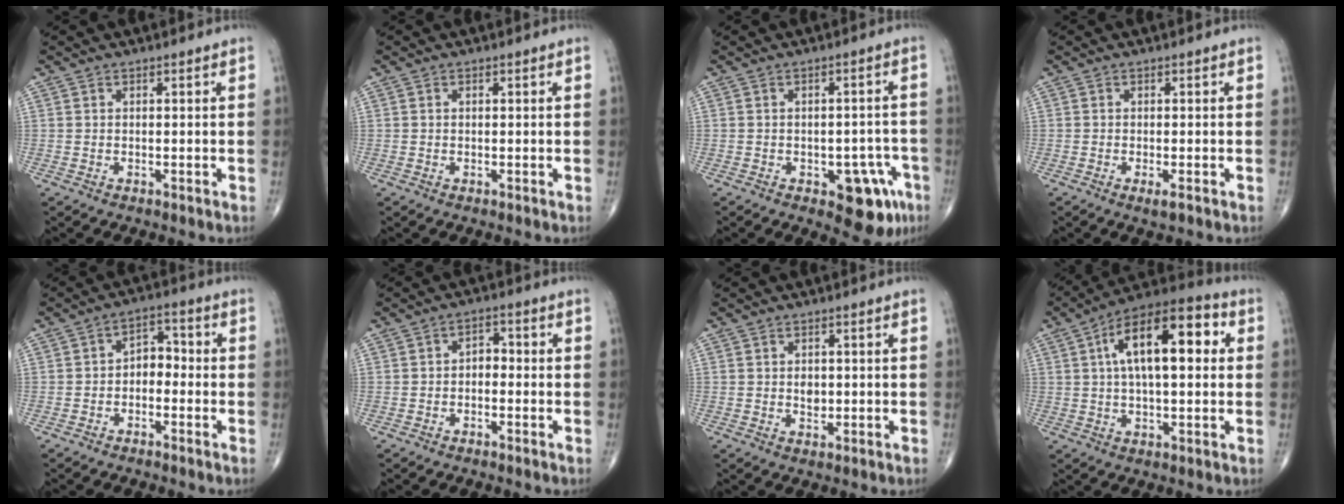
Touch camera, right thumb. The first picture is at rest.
{"total": 0.0}
{"total": 9.4, "force": [-4.4, 4.6, 6.9], "torque": [-0.044, 0.024, -0.049]}
{"total": 1.5, "force": [-0.7, 0.3, 1.3], "torque": [-0.025, -0.004, -0.015]}
{"total": 5.0, "force": [-1.1, 3.4, 3.5], "torque": [-0.033, 0.028, -0.030]}
{"total": 3.1, "force": [-0.5, 2.1, 2.2], "torque": [-0.018, 0.015, -0.018]}
{"total": 2.3, "force": [0.2, 1.7, 1.6], "torque": [-0.016, -0.002, 0.006]}
{"total": 17.8, "force": [3.9, 7.8, 15.5], "torque": [-0.229, 0.027, 0.053]}